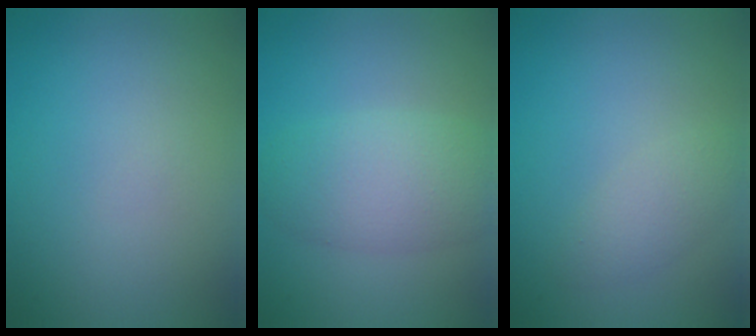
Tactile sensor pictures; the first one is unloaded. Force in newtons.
{"total": 5.1, "press": 5.1, "slide": 0.2}
{"total": 2.1, "press": 2.1, "slide": 0.1}